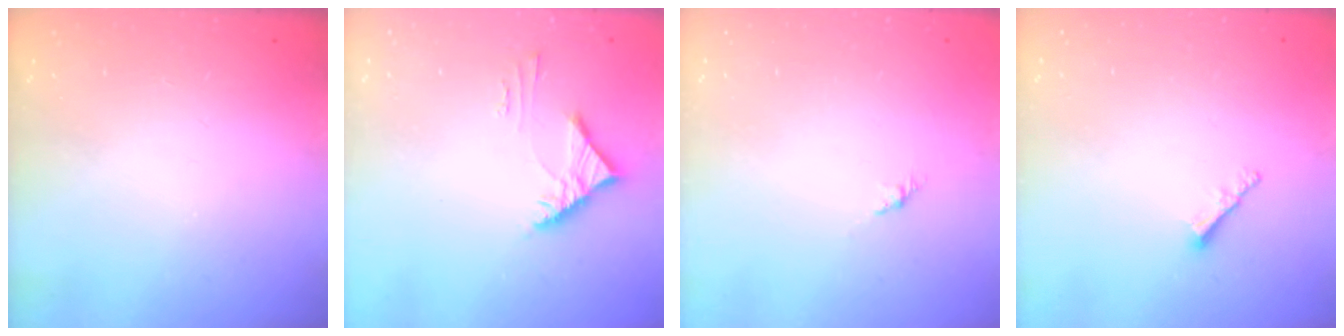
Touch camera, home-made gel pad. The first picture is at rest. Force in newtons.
{"total": 3.6, "press": 3.5, "slide": 0.9}
{"total": 3.0, "press": 2.9, "slide": 0.7}
{"total": 1.9, "press": 1.9, "slide": 0.5}